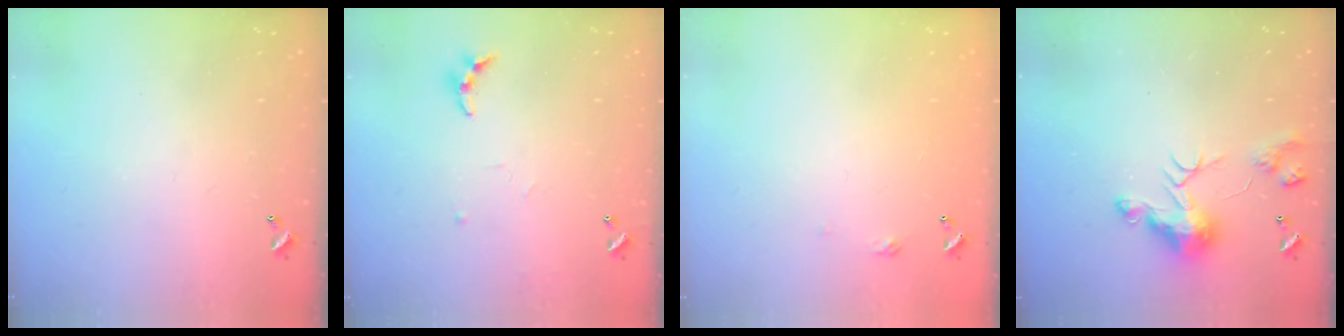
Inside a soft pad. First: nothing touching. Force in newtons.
{"total": 7.0, "press": 7.0, "slide": 0.4}
{"total": 2.7, "press": 2.6, "slide": 0.4}
{"total": 11.0, "press": 11.0, "slide": 0.7}